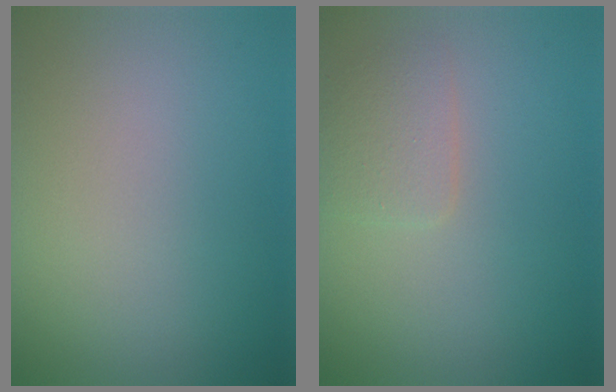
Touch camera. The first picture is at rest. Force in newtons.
{"total": 2.0, "press": 2.0, "slide": 0.1}